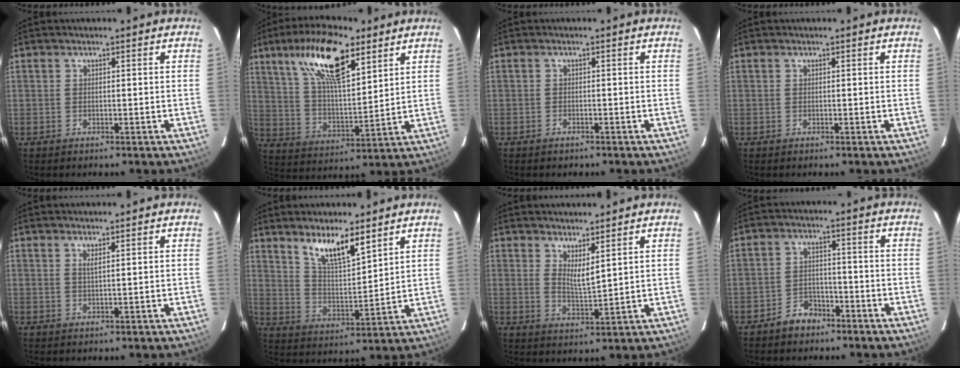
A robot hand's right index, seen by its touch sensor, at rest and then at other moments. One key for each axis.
{"total": 17.2, "fx": 9.8, "fy": 6.0, "fz": 12.8, "tx": -0.229, "ty": 0.020, "tz": 0.181}
{"total": 1.1, "fx": -0.8, "fy": 0.7, "fz": 0.1, "tx": -0.006, "ty": 0.002, "tz": -0.013}
{"total": 0.0}
{"total": 1.1, "fx": 0.6, "fy": -0.1, "fz": 0.8, "tx": -0.018, "ty": 0.000, "tz": 0.011}
{"total": 9.8, "fx": 6.9, "fy": 2.3, "fz": 6.6, "tx": -0.114, "ty": -0.003, "tz": 0.135}
{"total": 4.2, "fx": 3.0, "fy": 0.6, "fz": 2.9, "tx": -0.050, "ty": -0.012, "tz": 0.051}
{"total": 5.1, "fx": -3.8, "fy": 3.2, "fz": 1.1, "tx": -0.033, "ty": 0.015, "tz": -0.060}